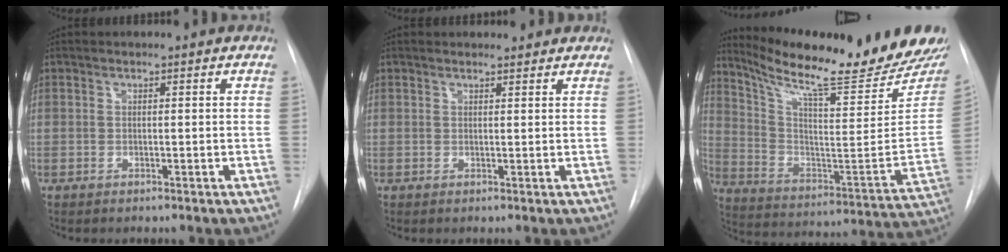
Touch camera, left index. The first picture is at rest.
{"total": 3.2, "force": [3.0, 0.9, 0.6], "torque": [-0.008, 0.014, 0.034]}
{"total": 25.4, "force": [21.9, 1.2, 12.9], "torque": [-0.215, -0.081, 0.318]}